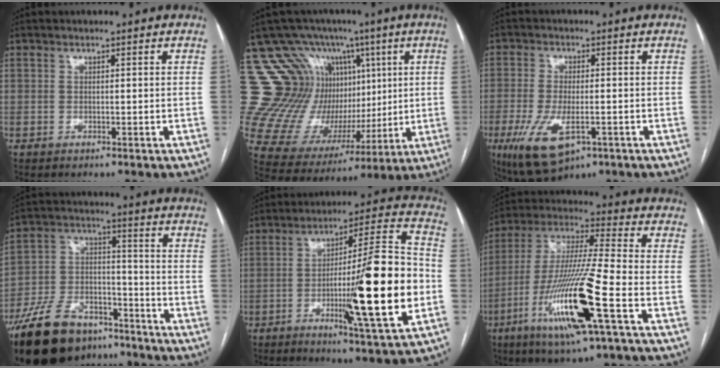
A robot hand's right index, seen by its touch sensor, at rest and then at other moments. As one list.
[{"total": 17.5, "force": [6.7, 14.5, 7.1], "torque": [-0.119, 0.077, 0.151]}, {"total": 9.8, "force": [-4.1, 3.7, 8.1], "torque": [-0.161, -0.020, -0.061]}, {"total": 17.5, "force": [-13.1, 8.4, 7.9], "torque": [-0.164, 0.023, -0.224]}, {"total": 20.6, "force": [-4.5, 0.6, 20.1], "torque": [-0.304, -0.004, -0.065]}, {"total": 18.6, "force": [-7.3, 0.4, 17.1], "torque": [-0.364, -0.026, -0.137]}]